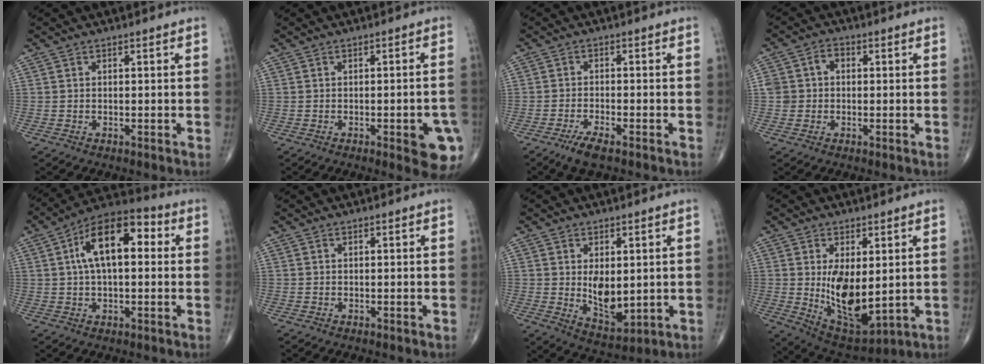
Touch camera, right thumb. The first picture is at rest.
{"total": 8.9, "force": [-3.1, 2.4, 7.9], "torque": [-0.079, 0.004, -0.033]}
{"total": 4.1, "force": [-2.8, 0.8, 2.8], "torque": [-0.066, 0.002, -0.053]}
{"total": 4.5, "force": [0.2, 4.0, 2.2], "torque": [-0.026, 0.019, 0.002]}
{"total": 14.4, "force": [2.8, 7.2, 12.2], "torque": [-0.194, 0.030, 0.038]}
{"total": 0.0}
{"total": 8.4, "force": [0.6, 4.7, 7.0], "torque": [-0.091, -0.020, 0.029]}
{"total": 14.2, "force": [0.7, 7.5, 12.0], "torque": [-0.176, -0.024, 0.036]}